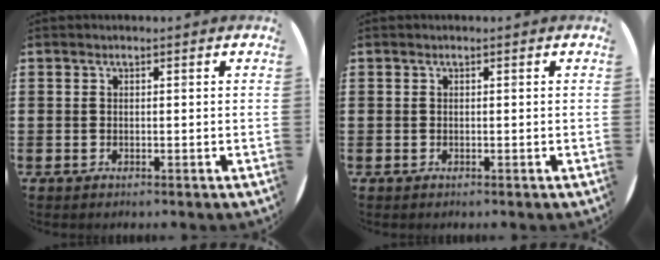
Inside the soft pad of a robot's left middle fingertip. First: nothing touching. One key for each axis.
{"total": 0.0}